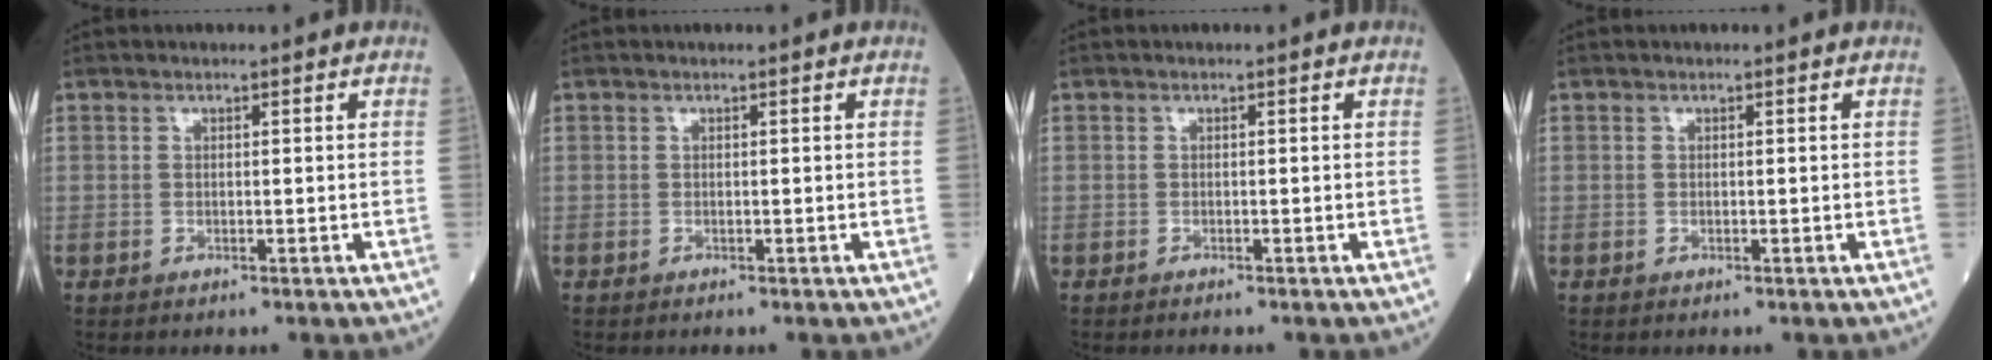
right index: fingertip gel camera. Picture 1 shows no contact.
{"total": 0.0}
{"total": 0.5, "force": [-0.5, 0.0, 0.1], "torque": [-0.005, -0.001, -0.011]}
{"total": 0.0}